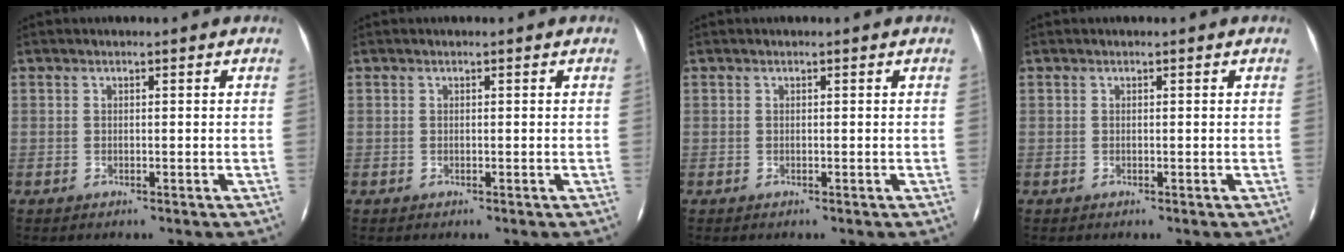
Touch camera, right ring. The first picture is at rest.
{"total": 0.0}
{"total": 0.0}
{"total": 0.0}